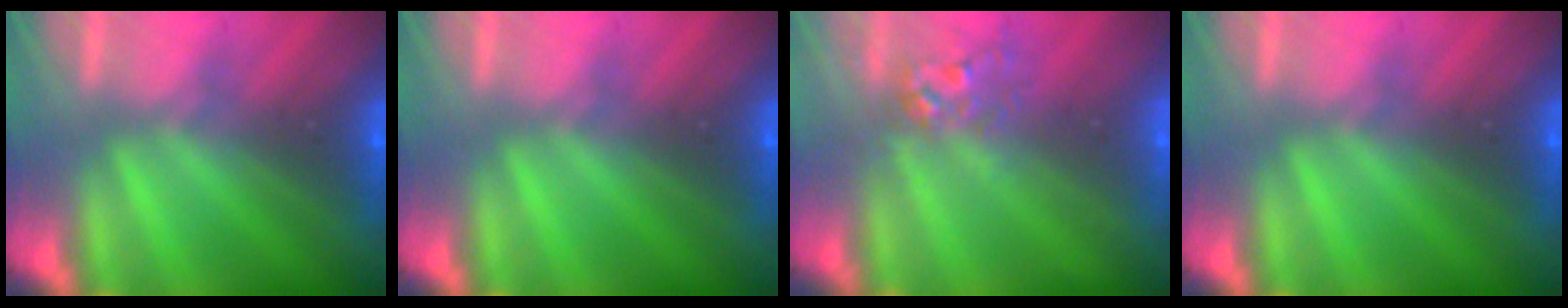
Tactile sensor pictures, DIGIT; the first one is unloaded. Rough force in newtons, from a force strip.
{"total": 0.0}
{"total": 2.7}
{"total": 0.0}